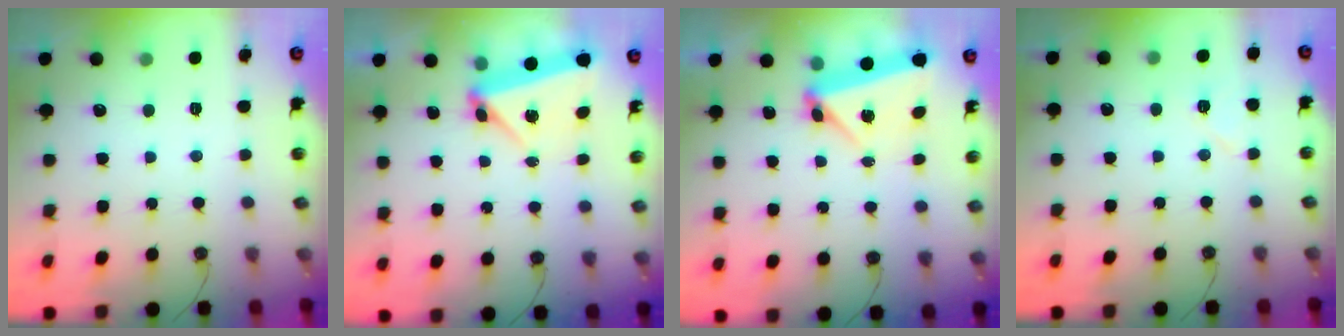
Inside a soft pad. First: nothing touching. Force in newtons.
{"total": 5.3, "press": 5.3, "slide": 0.2}
{"total": 5.6, "press": 5.5, "slide": 0.8}
{"total": 6.0, "press": 5.9, "slide": 1.4}